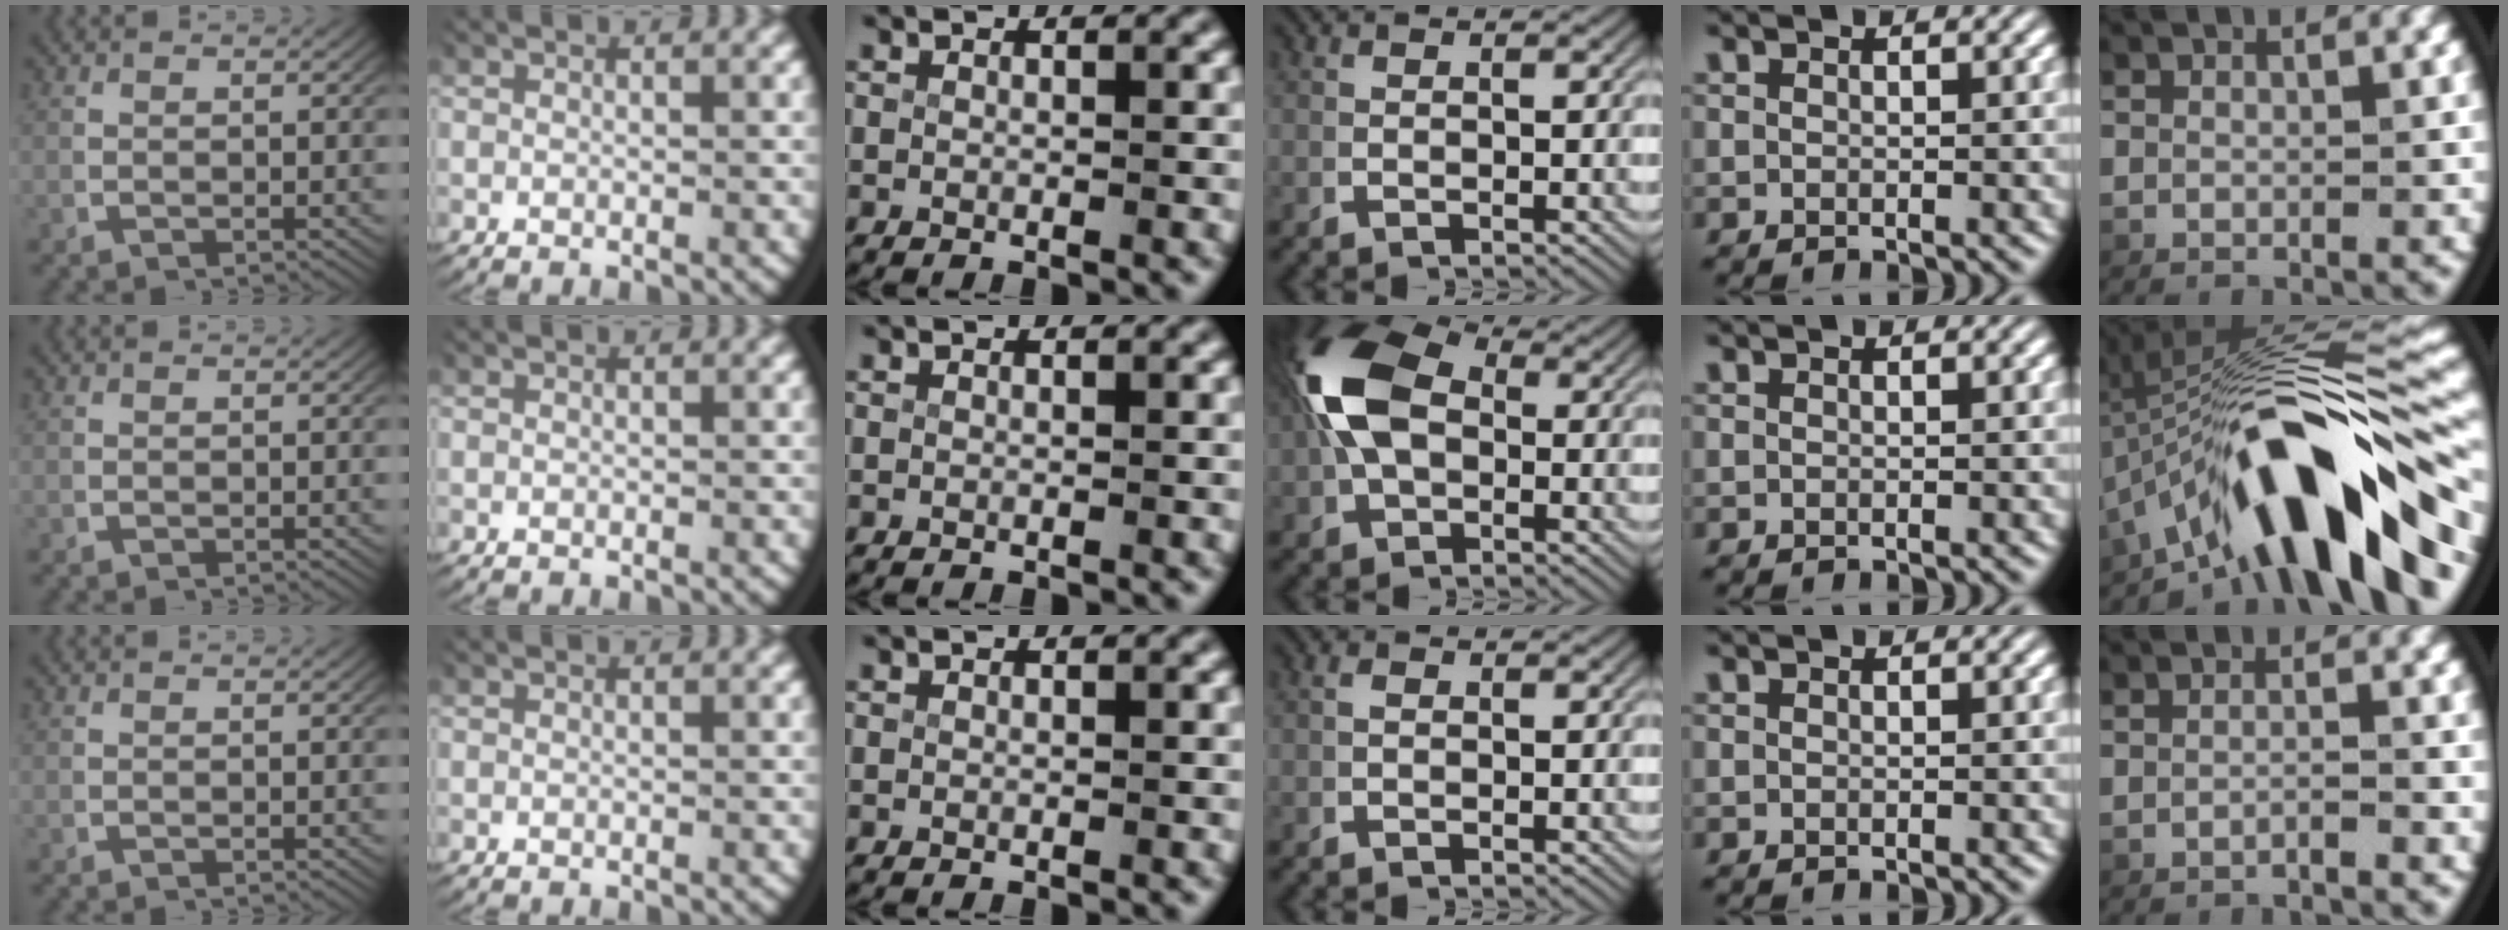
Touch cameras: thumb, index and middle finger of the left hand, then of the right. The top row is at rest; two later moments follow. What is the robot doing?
{"motion": "lift_and_place", "object": "fork"}